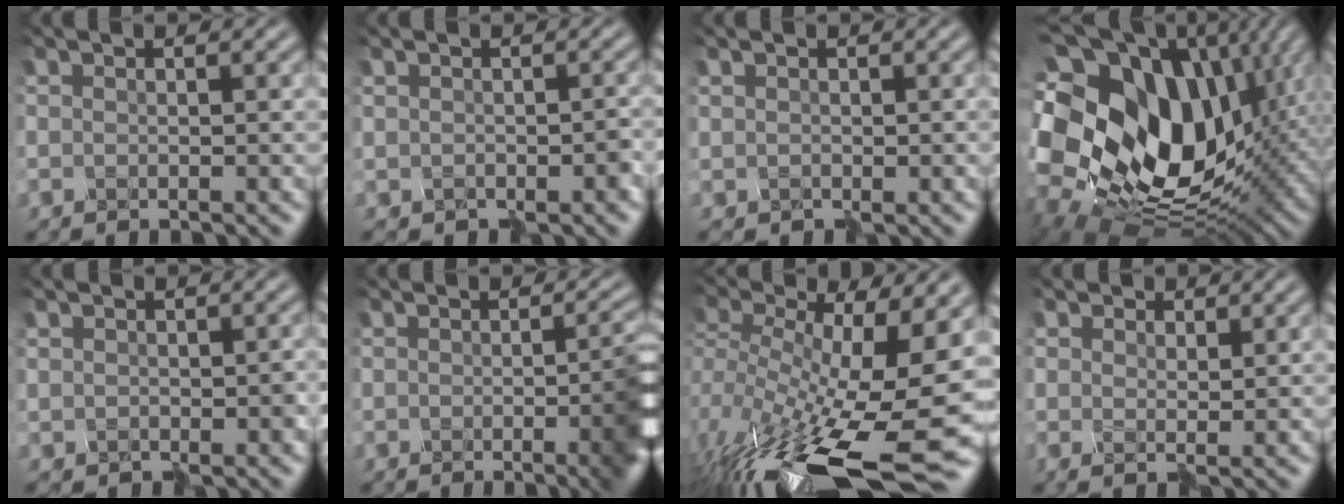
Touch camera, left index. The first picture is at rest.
{"total": 2.3, "force": [0.0, 2.1, 1.1], "torque": [-0.004, 0.000, -0.007]}
{"total": 1.2, "force": [0.7, 1.0, -0.2], "torque": [0.007, 0.002, 0.003]}
{"total": 19.4, "force": [4.3, 14.0, 12.7], "torque": [-0.250, 0.008, 0.091]}
{"total": 1.7, "force": [0.5, 1.6, 0.6], "torque": [-0.001, 0.003, 0.000]}
{"total": 6.6, "force": [-1.3, 2.3, 6.1], "torque": [-0.045, 0.001, -0.013]}
{"total": 14.6, "force": [-3.9, 5.9, 12.8], "torque": [-0.272, -0.014, -0.064]}
{"total": 1.6, "force": [1.4, 0.8, -0.2], "torque": [0.005, 0.006, 0.018]}